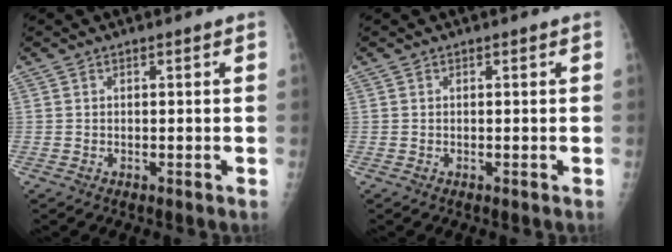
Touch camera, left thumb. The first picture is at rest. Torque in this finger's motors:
{"motor_torque": [0.00, 0.00, 0.02, -0.02, 0.00]}